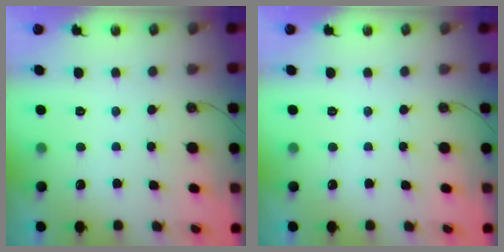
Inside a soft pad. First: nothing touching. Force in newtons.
{"total": 0.0}